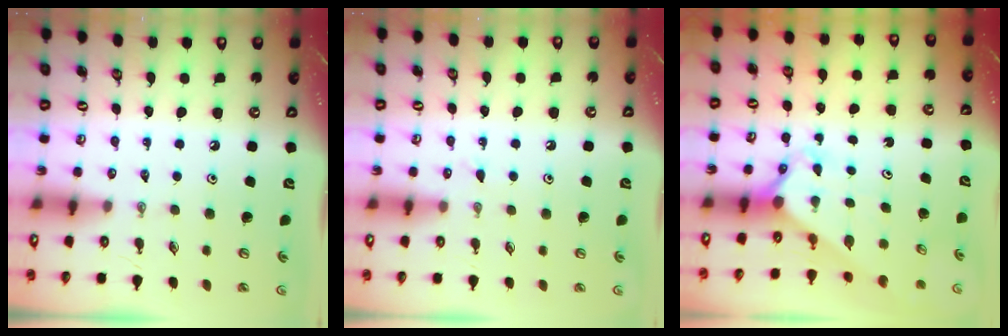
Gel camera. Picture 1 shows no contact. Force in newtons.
{"total": 4.4, "press": 4.4, "slide": 0.6}
{"total": 2.5, "press": 2.5, "slide": 0.2}